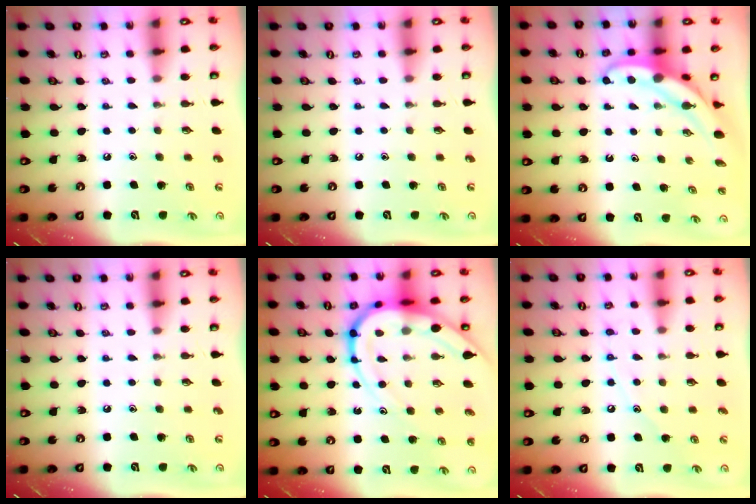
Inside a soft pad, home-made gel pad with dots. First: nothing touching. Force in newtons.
{"total": 0.0}
{"total": 6.1, "press": 6.1, "slide": 0.5}
{"total": 0.0}
{"total": 16.8, "press": 16.7, "slide": 1.9}
{"total": 7.4, "press": 7.3, "slide": 0.8}